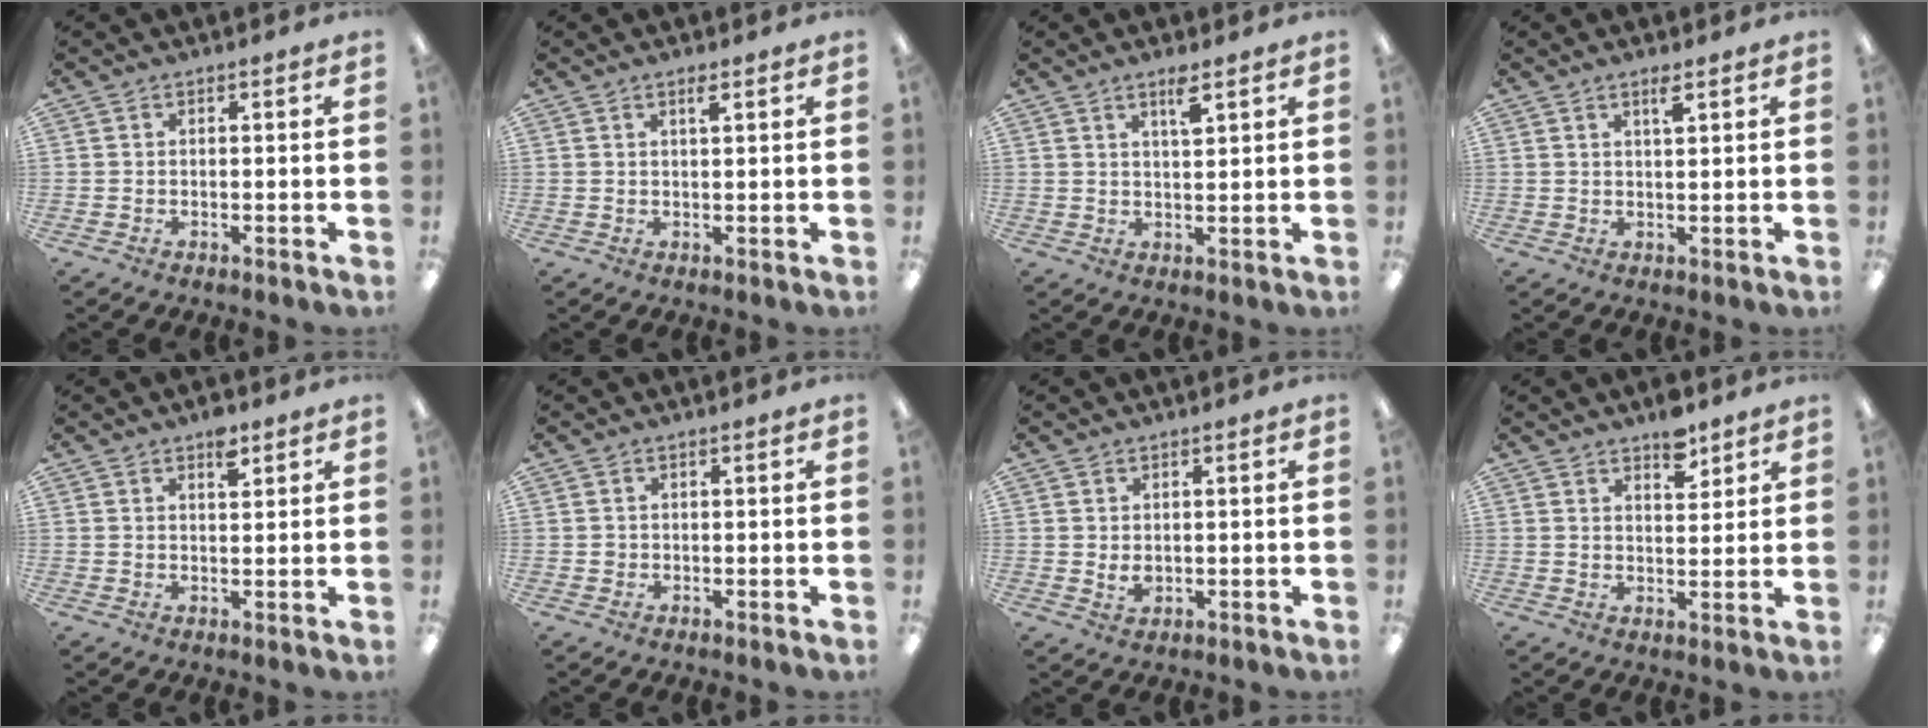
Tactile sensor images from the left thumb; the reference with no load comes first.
{"total": 1.8, "force": [1.3, 0.2, 1.3], "torque": [-0.022, -0.003, 0.020]}
{"total": 4.1, "force": [2.7, 0.8, 2.9], "torque": [-0.040, -0.008, 0.042]}
{"total": 2.7, "force": [1.9, 0.3, 1.9], "torque": [-0.034, -0.001, 0.030]}
{"total": 4.2, "force": [2.9, 1.9, 2.4], "torque": [-0.020, -0.015, 0.045]}
{"total": 0.7, "force": [0.2, 0.6, 0.1], "torque": [-0.003, 0.004, 0.002]}
{"total": 2.1, "force": [0.8, 1.4, 1.4], "torque": [-0.021, -0.003, 0.013]}
{"total": 5.9, "force": [4.6, 2.6, 2.7], "torque": [-0.023, -0.029, 0.076]}